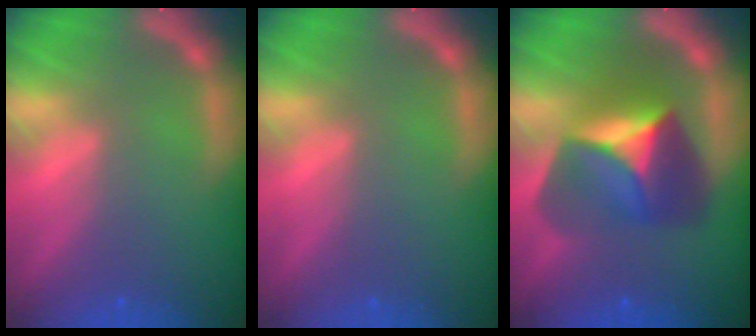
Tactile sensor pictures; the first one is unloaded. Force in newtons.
{"total": 0.0}
{"total": 7.9}